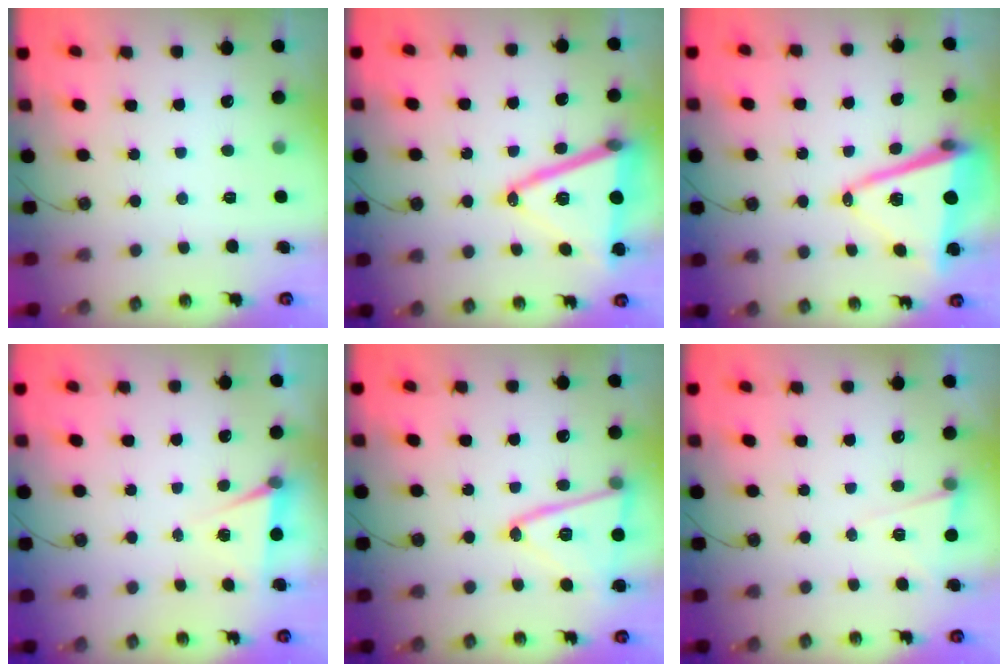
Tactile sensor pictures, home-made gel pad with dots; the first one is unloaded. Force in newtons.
{"total": 18.5, "press": 18.1, "slide": 4.0}
{"total": 14.0, "press": 13.9, "slide": 2.1}
{"total": 5.3, "press": 2.5, "slide": 4.6}
{"total": 16.5, "press": 16.5, "slide": 1.4}
{"total": 5.2, "press": 3.8, "slide": 3.6}